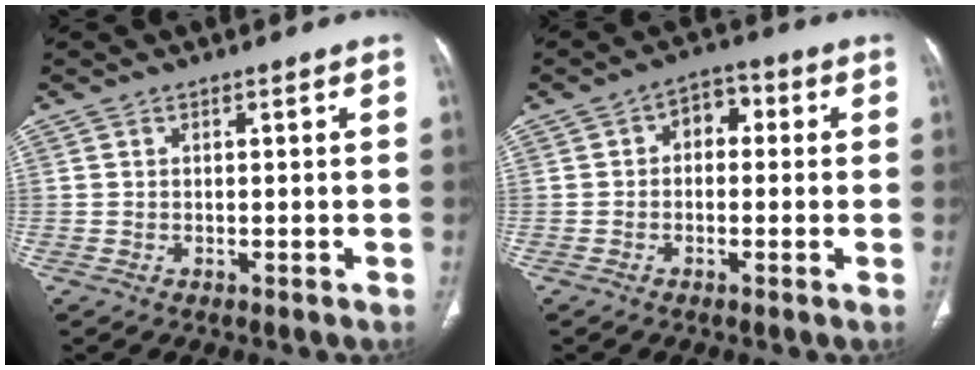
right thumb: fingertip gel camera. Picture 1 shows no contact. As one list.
[{"total": 5.1, "force": [0.5, 3.6, 3.5], "torque": [-0.024, 0.019, -0.004]}]